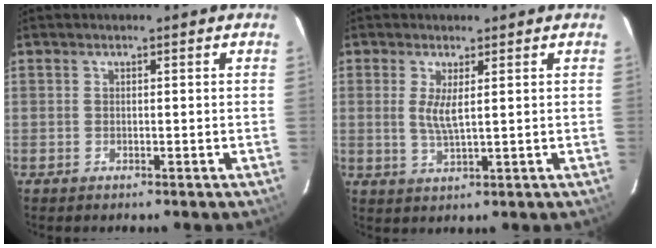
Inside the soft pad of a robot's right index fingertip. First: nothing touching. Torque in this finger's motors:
{"motor_torque": [0.09, 0.06, 0.10, 0.06]}